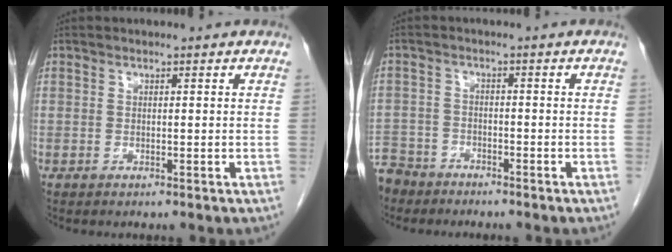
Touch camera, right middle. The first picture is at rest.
{"total": 7.5, "force": [-6.4, 3.8, 0.8], "torque": [-0.030, -0.007, -0.118]}